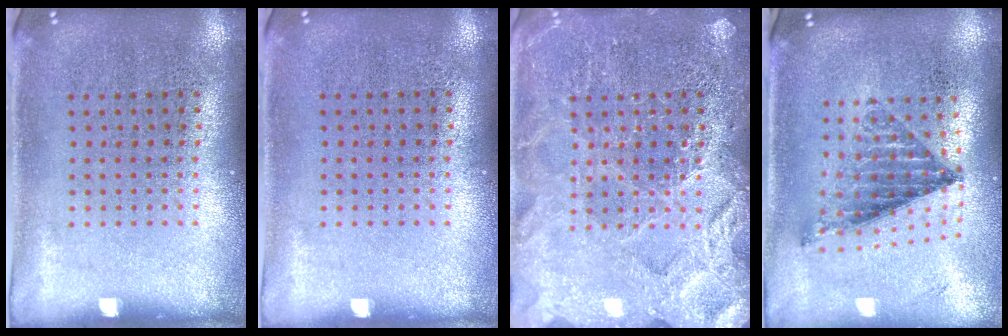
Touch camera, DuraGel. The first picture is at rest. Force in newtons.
{"total": 0.0}
{"total": 5.4, "press": 5.4, "slide": 0.7}
{"total": 0.9, "press": 0.9, "slide": 0.3}